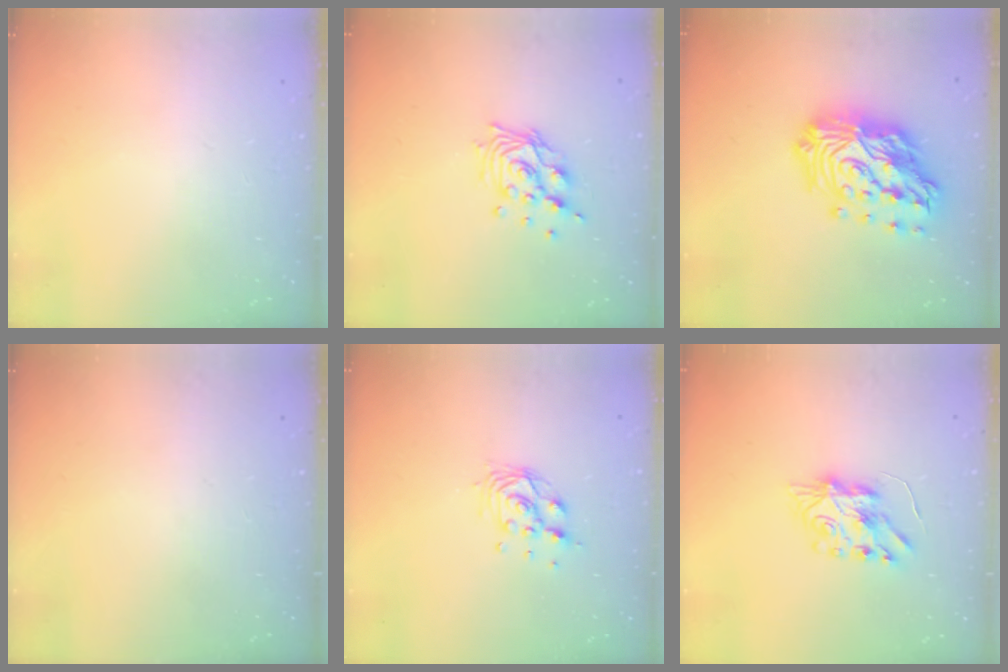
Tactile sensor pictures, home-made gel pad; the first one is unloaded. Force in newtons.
{"total": 11.1, "press": 10.9, "slide": 1.6}
{"total": 23.4, "press": 23.3, "slide": 2.1}
{"total": 0.0}
{"total": 9.4, "press": 9.2, "slide": 1.9}
{"total": 7.4, "press": 7.4, "slide": 0.4}